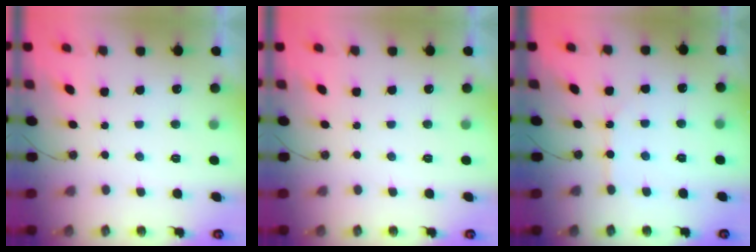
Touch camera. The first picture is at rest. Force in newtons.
{"total": 0.0}
{"total": 3.8, "press": 3.8, "slide": 0.6}